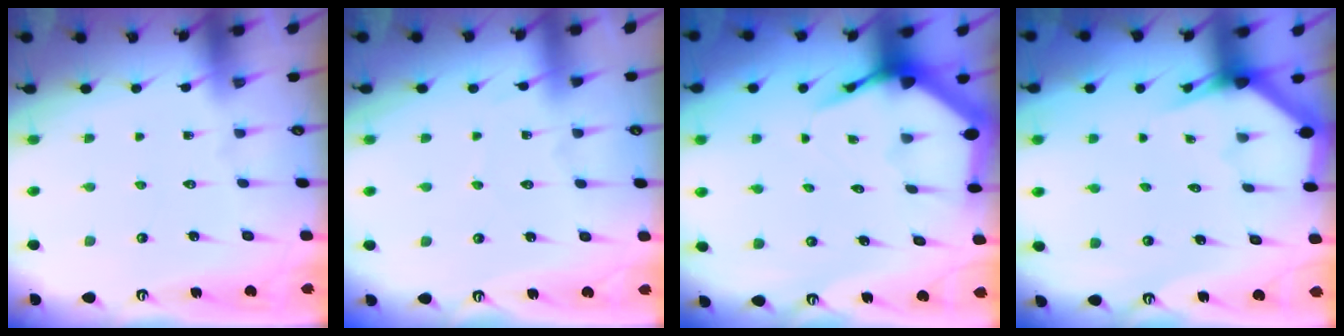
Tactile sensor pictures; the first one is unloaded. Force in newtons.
{"total": 1.9, "press": 1.9, "slide": 0.2}
{"total": 6.2, "press": 6.2, "slide": 0.7}
{"total": 3.1, "press": 3.1, "slide": 0.1}